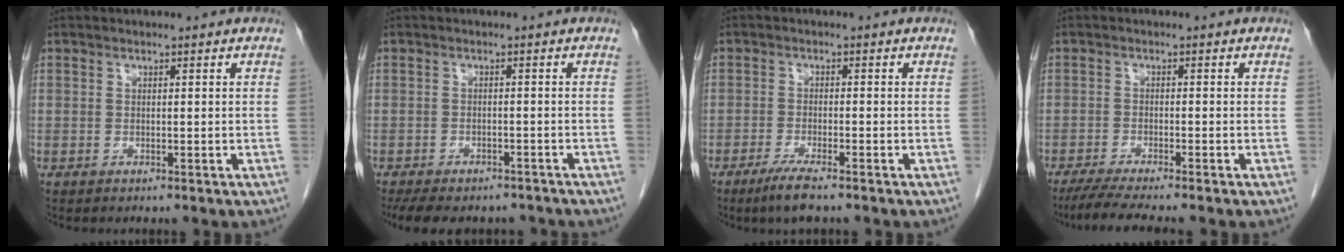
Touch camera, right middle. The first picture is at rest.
{"total": 11.7, "force": [-9.9, 4.4, 4.4], "torque": [-0.089, -0.002, -0.125]}
{"total": 4.3, "force": [-3.1, 0.3, 3.0], "torque": [-0.061, -0.010, -0.056]}
{"total": 6.3, "force": [-5.3, -0.6, 3.4], "torque": [-0.050, -0.020, -0.087]}